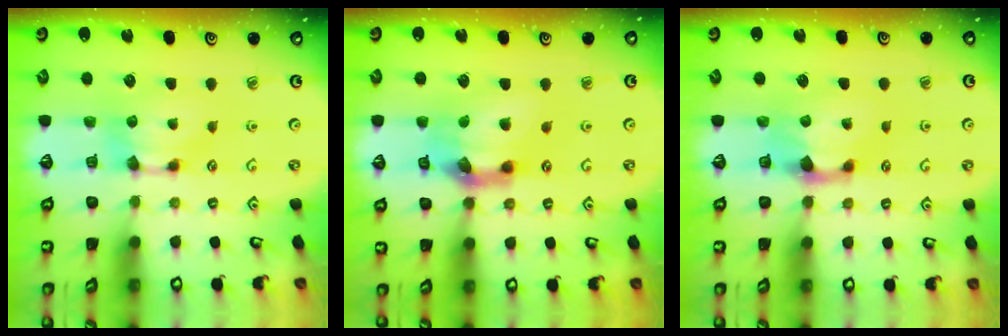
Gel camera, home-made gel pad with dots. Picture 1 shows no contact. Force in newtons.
{"total": 9.1, "press": 8.8, "slide": 2.5}
{"total": 2.0, "press": 1.8, "slide": 1.0}